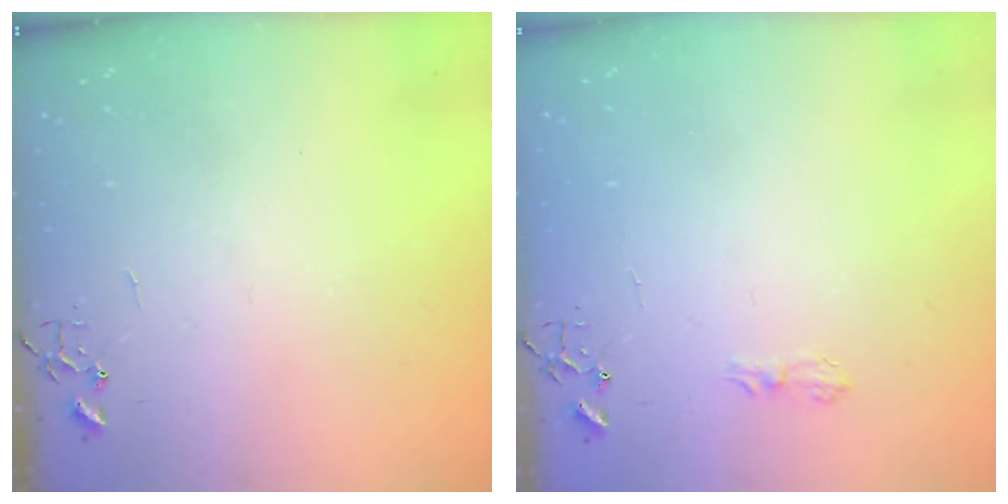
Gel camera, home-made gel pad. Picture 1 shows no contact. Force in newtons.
{"total": 6.6, "press": 6.5, "slide": 0.7}